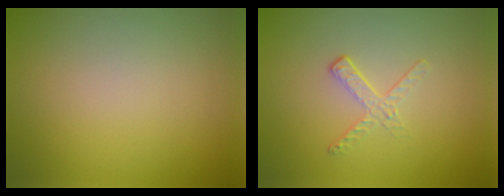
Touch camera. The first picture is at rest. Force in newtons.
{"total": 1.7, "press": 0.7, "slide": 1.5}